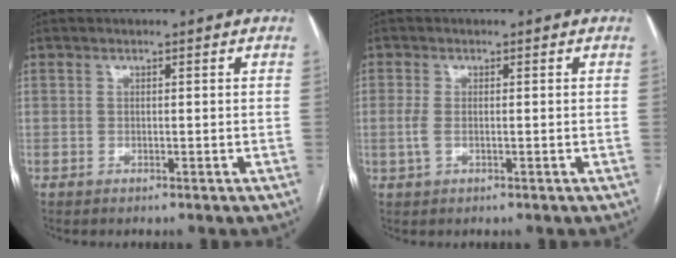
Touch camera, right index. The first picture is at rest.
{"total": 2.1, "force": [-0.4, 0.9, 1.8], "torque": [-0.049, -0.002, -0.006]}